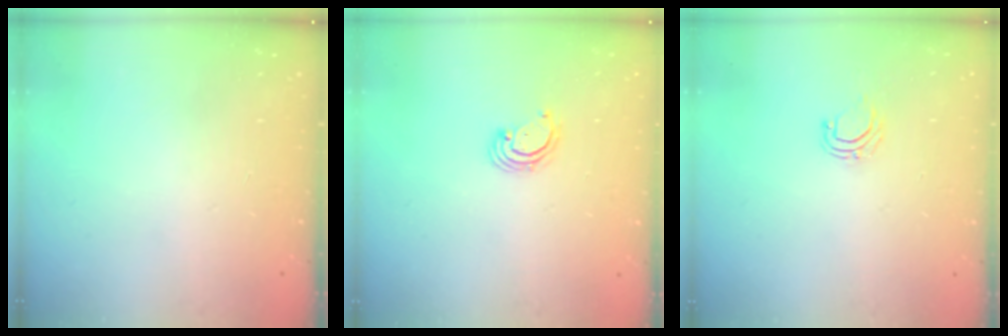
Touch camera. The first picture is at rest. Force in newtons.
{"total": 2.8, "press": 2.8, "slide": 0.3}
{"total": 4.9, "press": 4.8, "slide": 0.5}